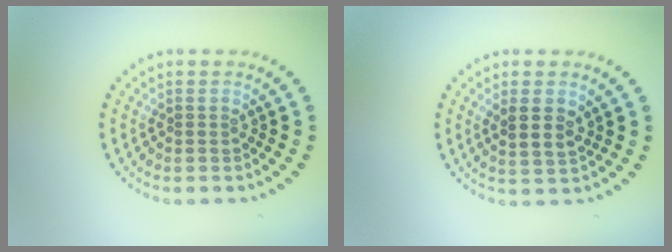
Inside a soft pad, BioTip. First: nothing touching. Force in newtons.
{"total": 2.4, "press": 2.2, "slide": 1.0}